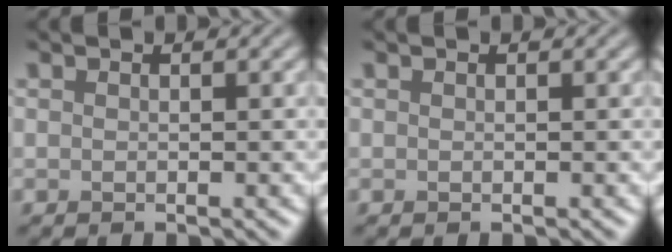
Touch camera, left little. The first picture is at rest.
{"total": 0.0}